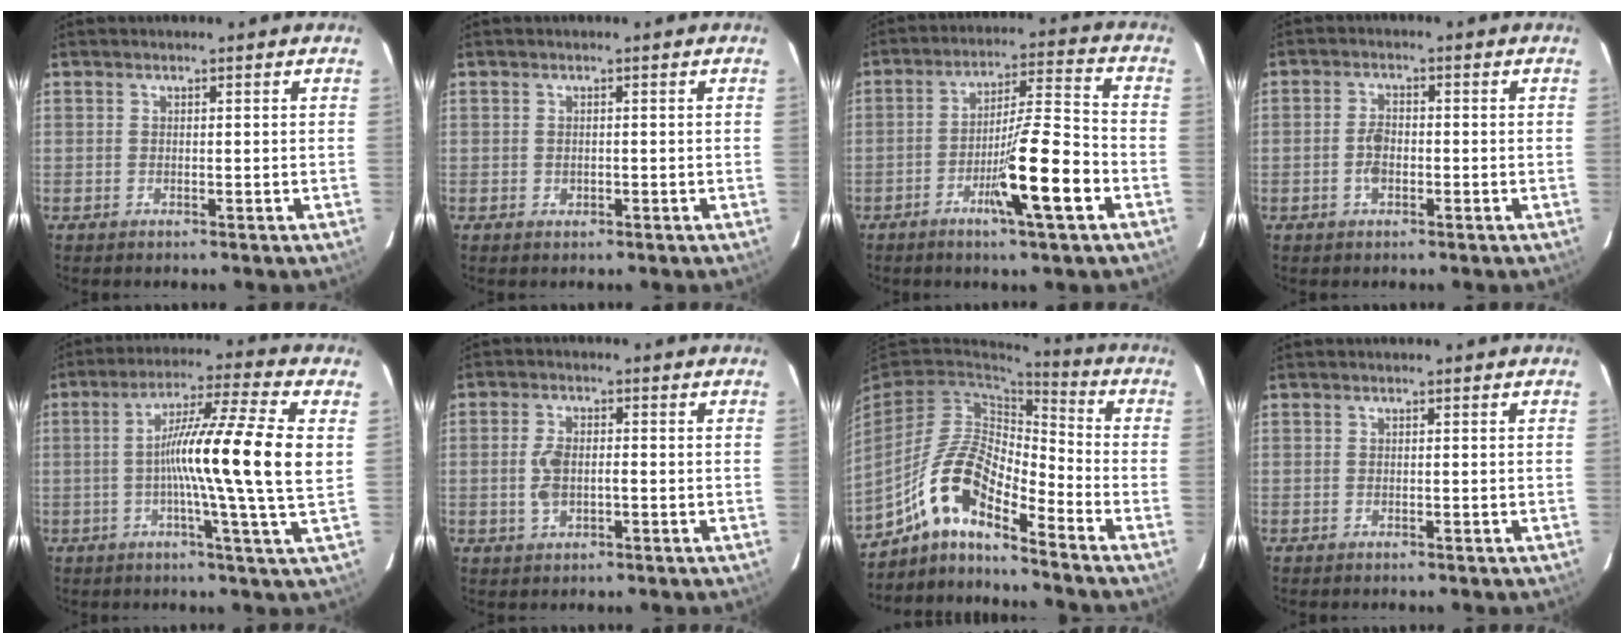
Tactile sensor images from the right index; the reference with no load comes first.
{"total": 0.6, "force": [-0.2, 0.4, 0.4], "torque": [-0.009, -0.001, -0.002]}
{"total": 12.0, "force": [-4.8, 0.2, 11.0], "torque": [-0.183, -0.002, -0.079]}
{"total": 3.0, "force": [-0.8, 1.5, 2.5], "torque": [-0.054, 0.003, -0.016]}
{"total": 15.4, "force": [0.4, -1.6, 15.3], "torque": [-0.252, 0.001, -0.008]}
{"total": 4.2, "force": [-0.6, 2.1, 3.6], "torque": [-0.079, 0.005, -0.010]}
{"total": 12.3, "force": [-8.2, 3.1, 8.6], "torque": [-0.178, 0.024, -0.152]}
{"total": 0.0}